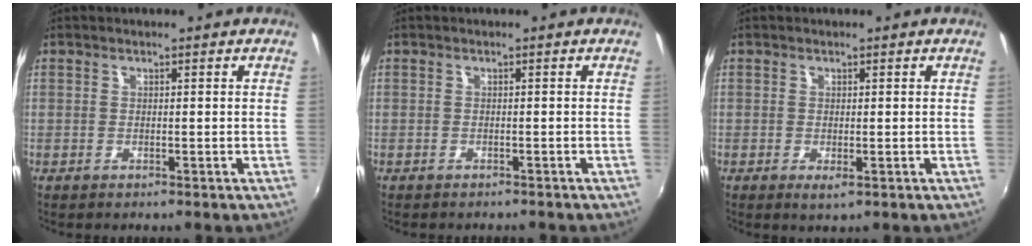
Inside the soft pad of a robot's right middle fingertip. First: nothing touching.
{"total": 1.7, "force": [-1.6, 0.5, 0.5], "torque": [-0.014, -0.011, -0.021]}
{"total": 1.4, "force": [-0.3, 0.6, 1.3], "torque": [-0.024, -0.006, -0.004]}